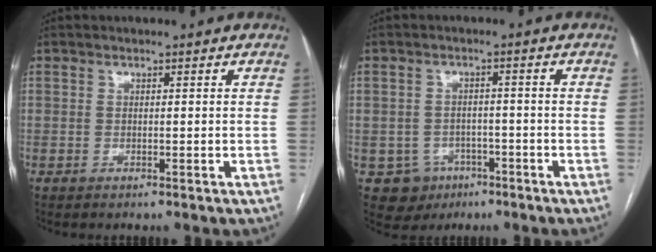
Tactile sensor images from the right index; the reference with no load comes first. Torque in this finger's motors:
{"motor_torque": [-0.23, -0.01, -0.56, -0.15]}